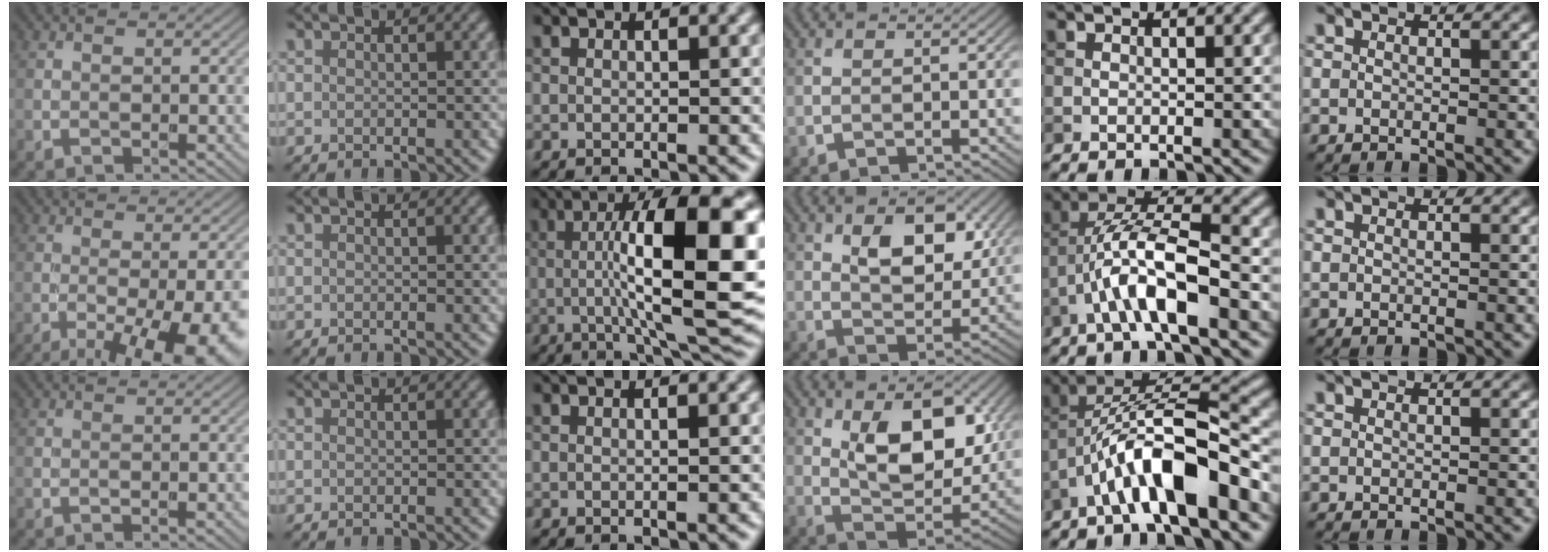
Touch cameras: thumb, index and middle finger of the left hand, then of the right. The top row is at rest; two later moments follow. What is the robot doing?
{"motion": "unscrew", "object": "dispenser bottle"}